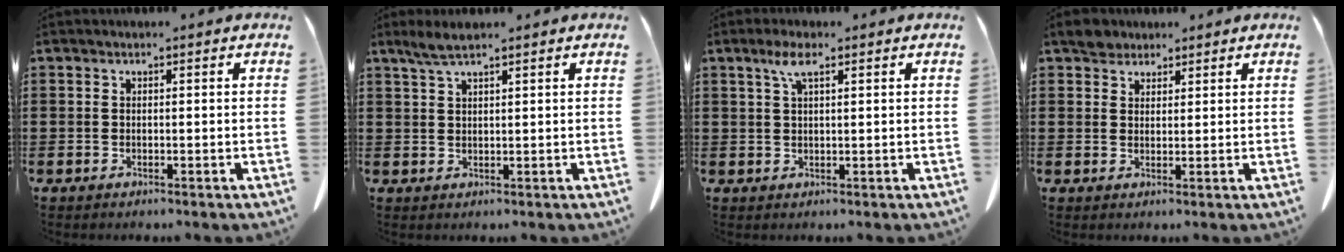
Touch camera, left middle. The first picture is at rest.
{"total": 2.8, "force": [2.1, 0.4, 1.9], "torque": [-0.040, 0.002, 0.038]}
{"total": 3.6, "force": [1.9, 0.9, 2.9], "torque": [-0.062, 0.007, 0.031]}
{"total": 2.9, "force": [2.5, 1.4, 0.4], "torque": [-0.009, 0.005, 0.048]}